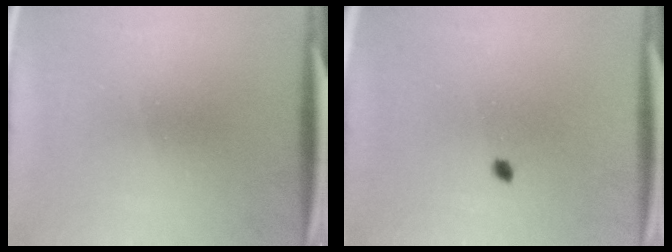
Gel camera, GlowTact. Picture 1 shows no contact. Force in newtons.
{"total": 0.8}